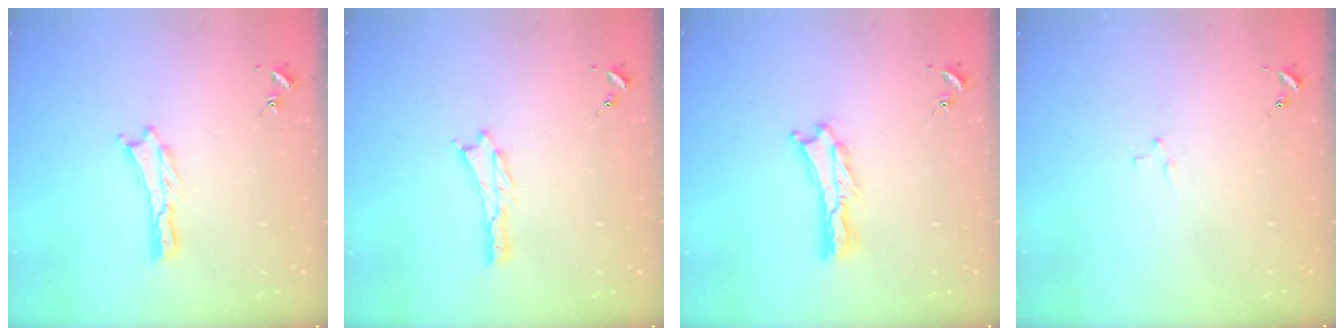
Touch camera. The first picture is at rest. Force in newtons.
{"total": 0.5, "press": 0.5, "slide": 0.2}
{"total": 1.2, "press": 1.1, "slide": 0.3}
{"total": 2.1, "press": 2.1, "slide": 0.2}